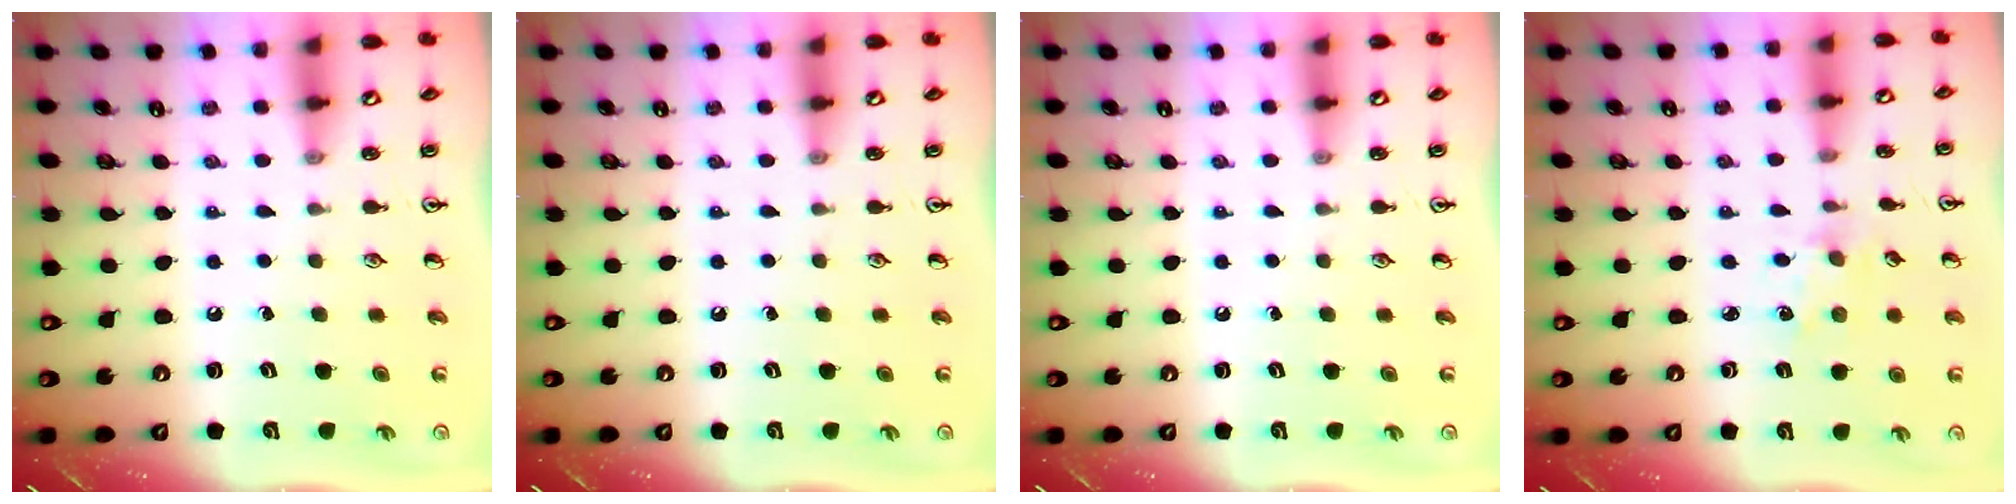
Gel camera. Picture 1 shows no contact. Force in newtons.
{"total": 0.0}
{"total": 0.0}
{"total": 1.9, "press": 1.8, "slide": 0.3}